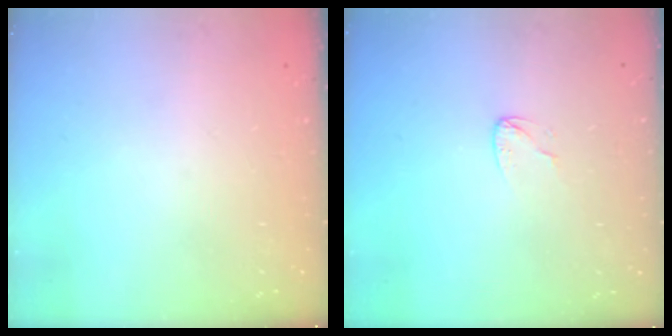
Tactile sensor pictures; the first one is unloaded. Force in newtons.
{"total": 3.7, "press": 3.7, "slide": 0.3}